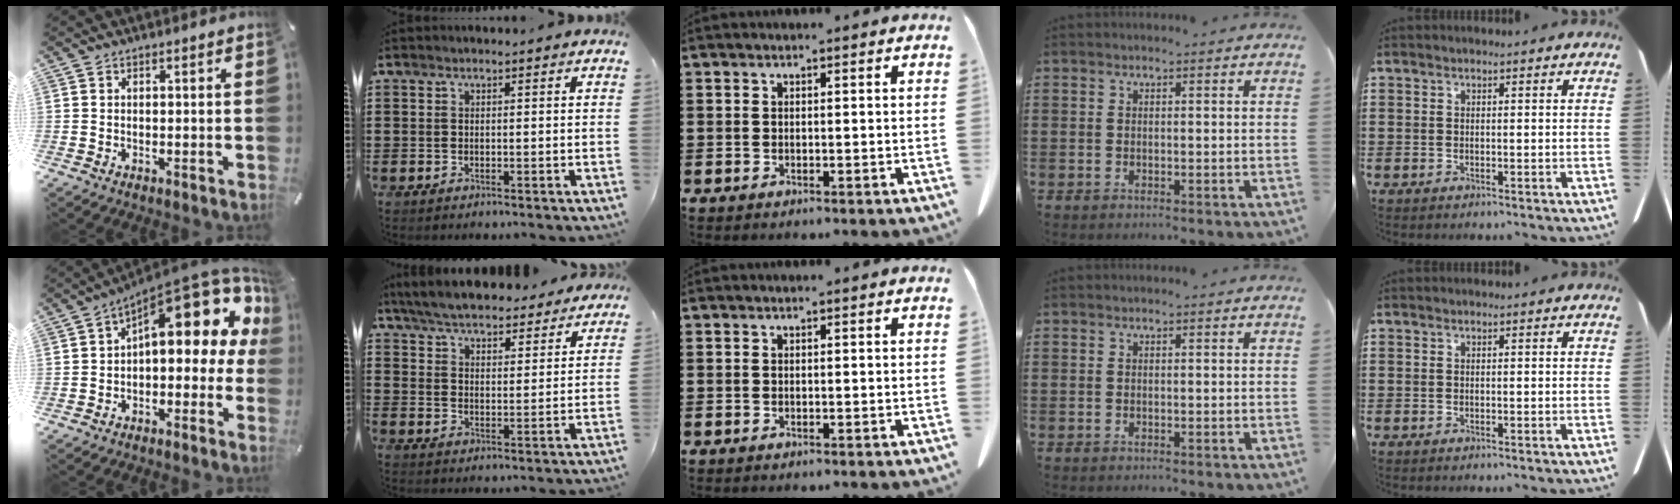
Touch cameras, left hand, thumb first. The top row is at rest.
{"thumb": {"total": 16.0, "force": [7.4, 6.7, 12.5], "torque": [-0.162, -0.070, 0.118]}, "index": {"total": 6.2, "force": [6.1, 0.3, 1.1], "torque": [-0.050, -0.034, 0.108]}}